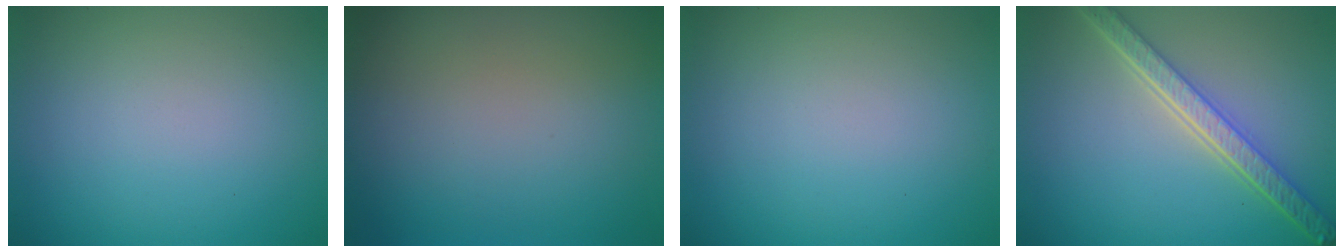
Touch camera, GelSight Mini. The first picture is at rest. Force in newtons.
{"total": 0.0}
{"total": 0.0}
{"total": 5.5, "press": 4.0, "slide": 3.8}